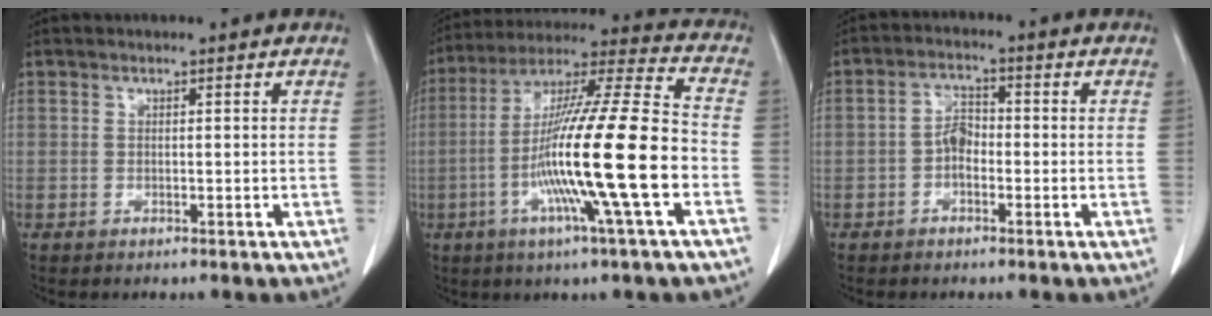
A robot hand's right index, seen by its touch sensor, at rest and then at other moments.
{"total": 20.3, "force": [-5.2, -0.5, 19.6], "torque": [-0.361, -0.013, -0.105]}
{"total": 3.4, "force": [-1.1, 1.9, 2.6], "torque": [-0.048, 0.012, -0.024]}